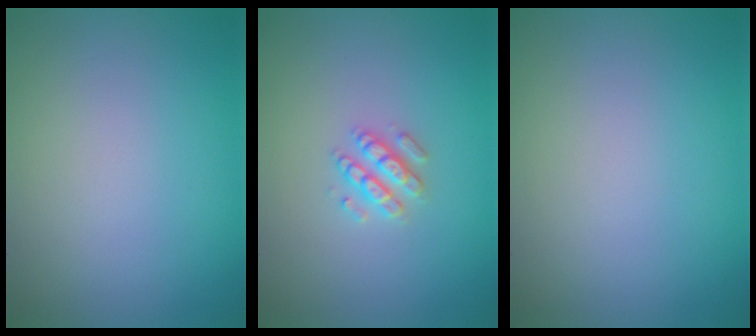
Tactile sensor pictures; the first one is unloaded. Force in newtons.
{"total": 2.5, "press": 2.4, "slide": 0.5}
{"total": 0.0}